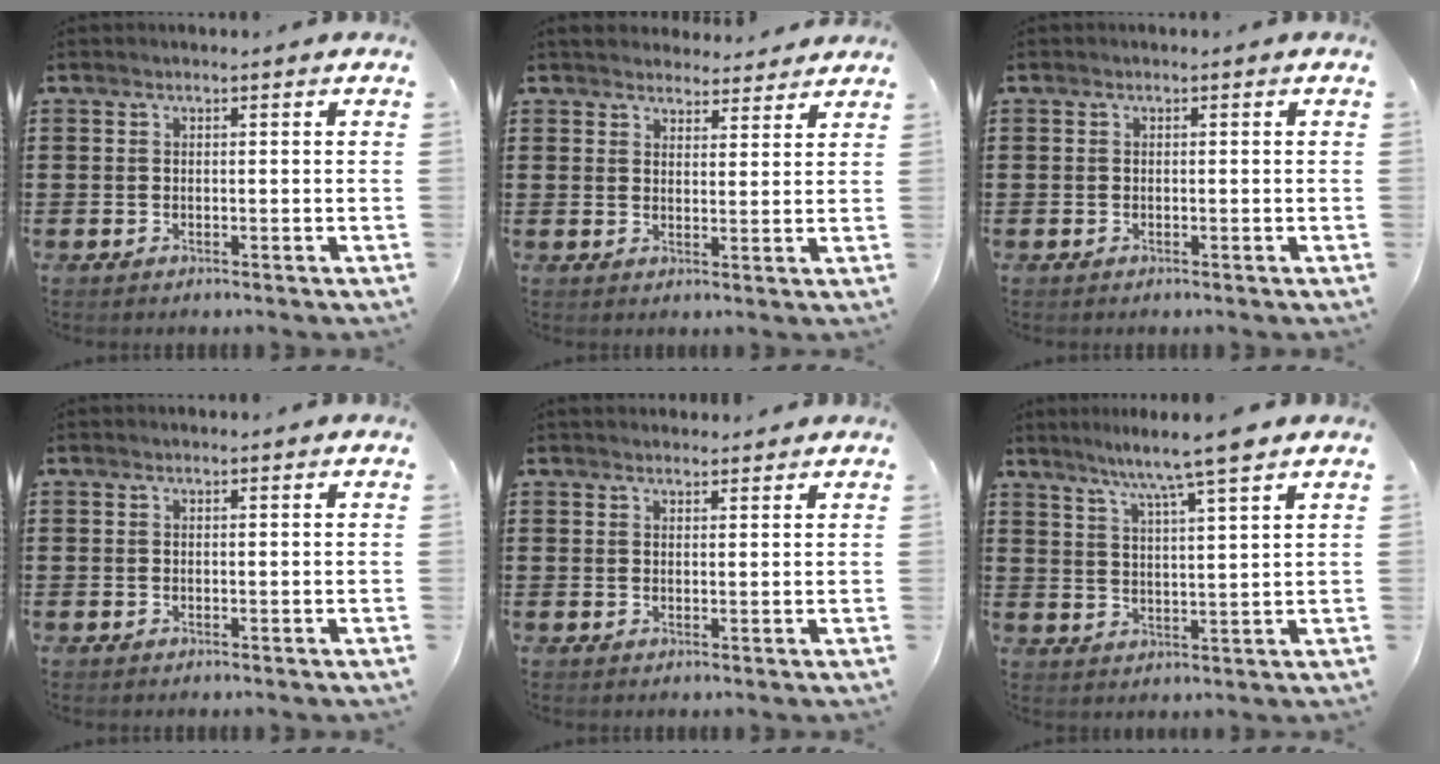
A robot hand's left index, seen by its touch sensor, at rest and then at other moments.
{"total": 3.4, "force": [3.4, 0.7, -0.1], "torque": [-0.010, -0.010, 0.063]}
{"total": 0.0}
{"total": 0.0}
{"total": 1.4, "force": [1.4, 0.3, 0.0], "torque": [-0.003, 0.002, 0.027]}
{"total": 6.5, "force": [5.3, -1.2, 3.6], "torque": [-0.087, -0.025, 0.086]}